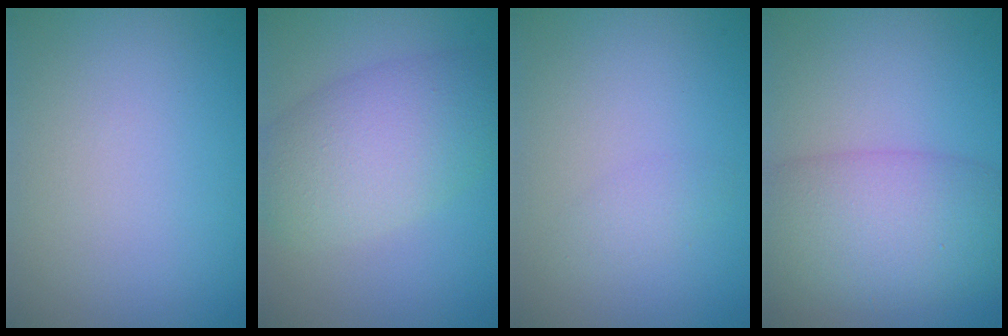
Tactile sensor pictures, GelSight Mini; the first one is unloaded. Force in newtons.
{"total": 6.5, "press": 6.5, "slide": 0.3}
{"total": 1.0, "press": 1.0, "slide": 0.1}
{"total": 7.7, "press": 7.7, "slide": 0.3}